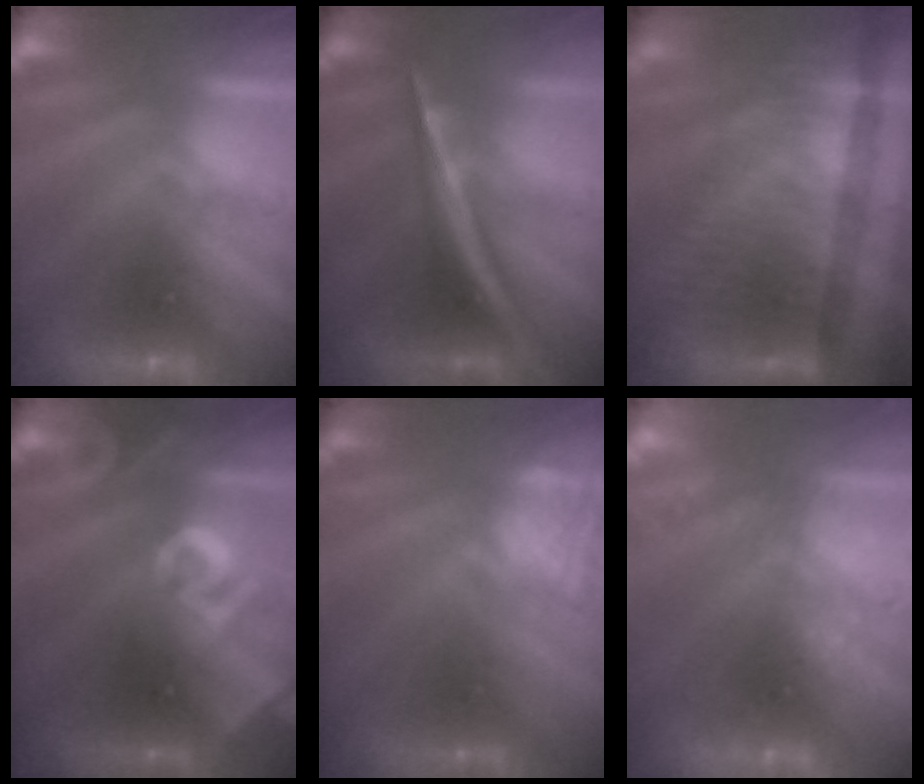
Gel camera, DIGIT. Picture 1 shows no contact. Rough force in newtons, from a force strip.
{"total": 2.6}
{"total": 3.2}
{"total": 2.6}
{"total": 4.8}
{"total": 2.5}